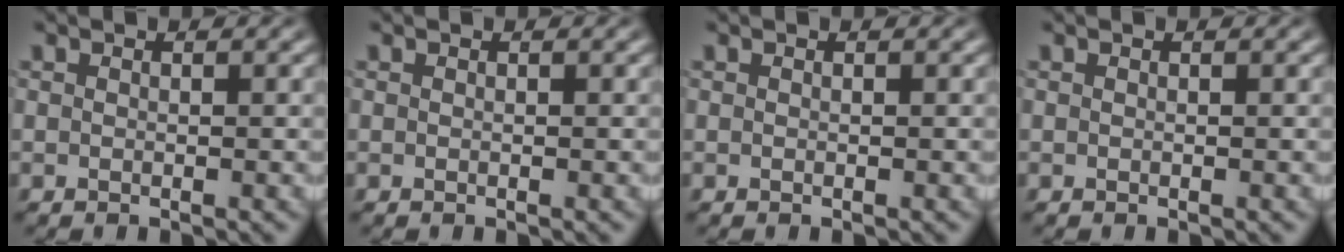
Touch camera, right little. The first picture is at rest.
{"total": 0.0}
{"total": 0.0}
{"total": 0.0}